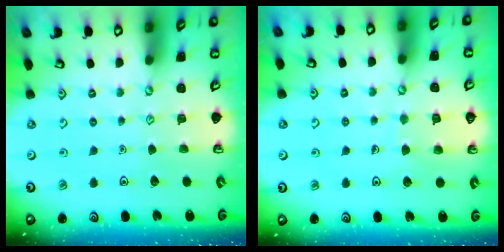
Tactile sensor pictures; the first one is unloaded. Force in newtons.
{"total": 6.0, "press": 5.9, "slide": 0.5}